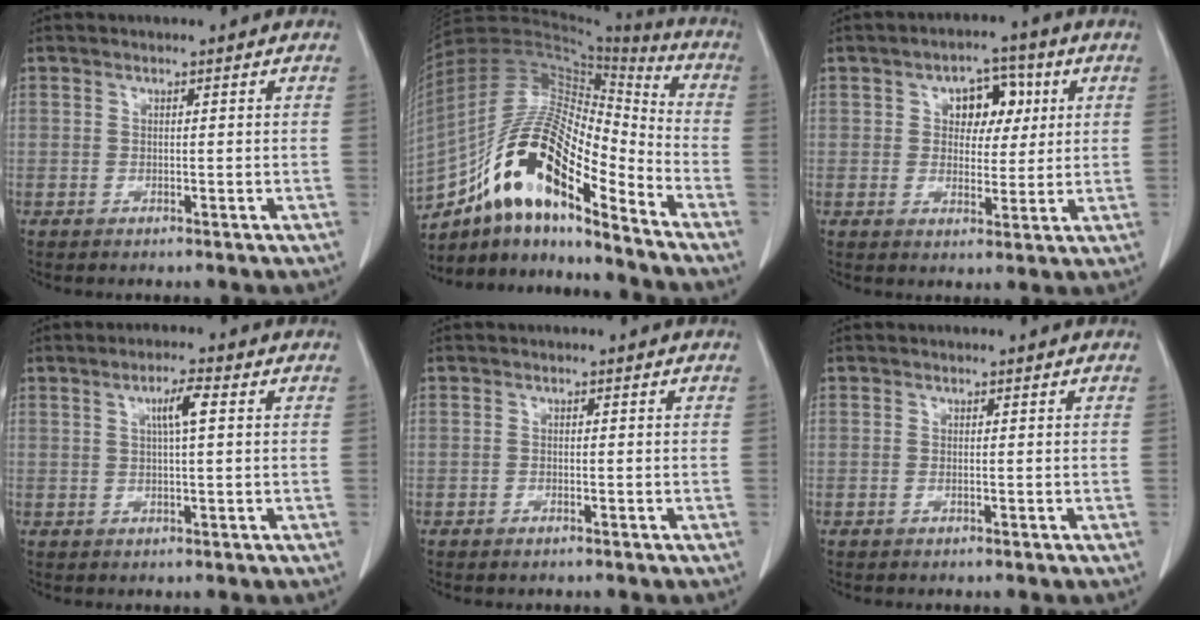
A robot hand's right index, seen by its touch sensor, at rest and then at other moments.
{"total": 18.8, "force": [-11.8, 4.8, 13.8], "torque": [-0.265, 0.022, -0.205]}
{"total": 6.4, "force": [2.0, 4.2, 4.5], "torque": [-0.057, 0.020, 0.031]}
{"total": 3.6, "force": [1.1, 0.4, 3.4], "torque": [-0.060, 0.005, 0.017]}
{"total": 0.8, "force": [-0.6, 0.3, 0.4], "torque": [-0.012, -0.001, -0.007]}
{"total": 0.0}